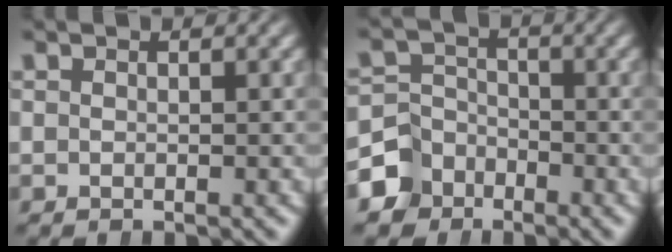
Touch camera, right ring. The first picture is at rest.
{"total": 5.8, "force": [-3.3, 4.6, 1.5], "torque": [-0.011, -0.017, -0.054]}